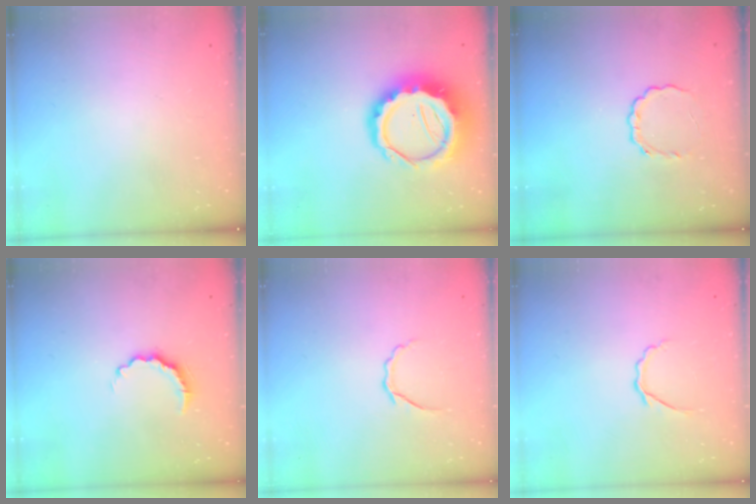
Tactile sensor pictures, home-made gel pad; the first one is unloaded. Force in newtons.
{"total": 13.2, "press": 12.9, "slide": 2.9}
{"total": 2.8, "press": 2.8, "slide": 0.4}
{"total": 5.2, "press": 5.1, "slide": 0.8}
{"total": 5.3, "press": 5.2, "slide": 1.1}
{"total": 2.9, "press": 2.7, "slide": 0.8}